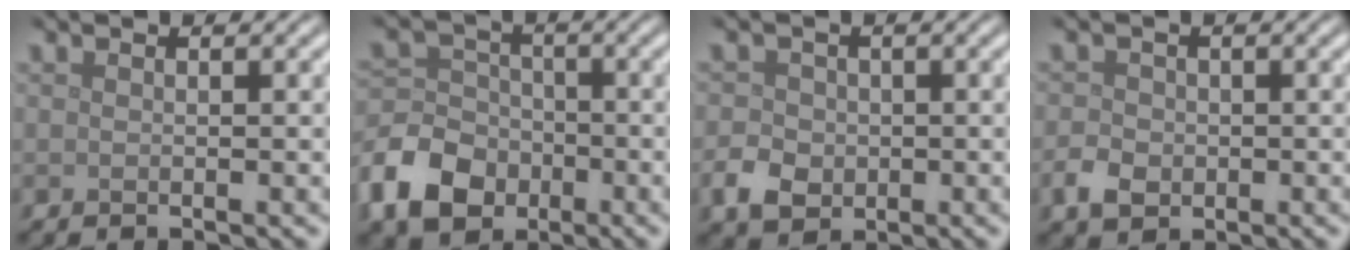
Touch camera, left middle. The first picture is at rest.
{"total": 7.1, "force": [-3.5, 5.3, 3.3], "torque": [-0.070, 0.001, -0.086]}
{"total": 3.2, "force": [-0.9, 2.7, 1.4], "torque": [-0.022, 0.000, -0.022]}
{"total": 2.4, "force": [-0.8, 1.9, 1.1], "torque": [-0.018, 0.000, -0.018]}